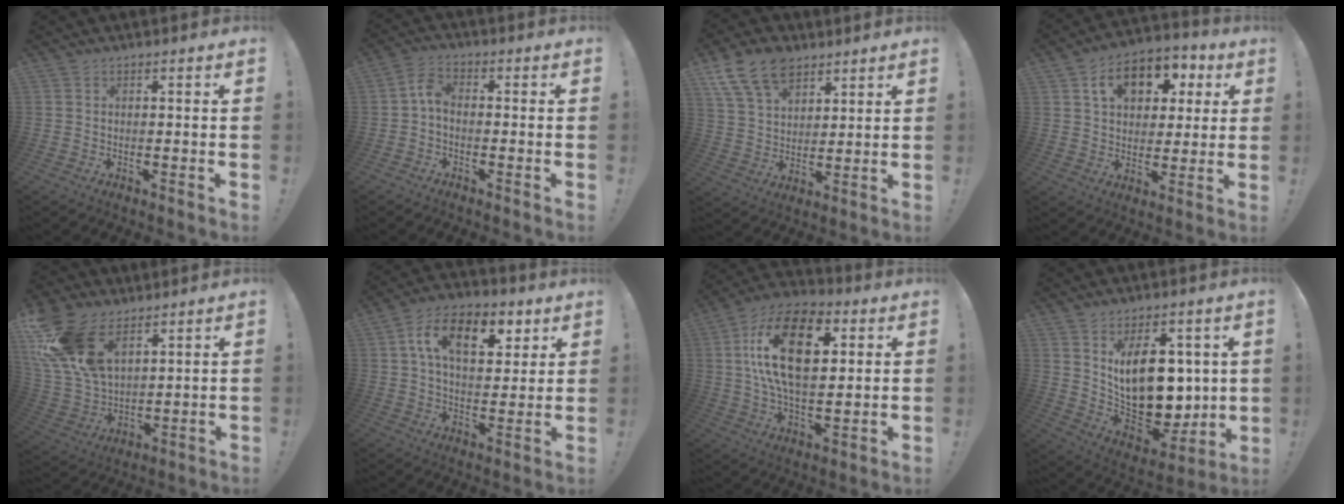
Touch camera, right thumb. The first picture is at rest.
{"total": 4.7, "force": [-0.8, 2.7, 3.8], "torque": [-0.075, 0.012, -0.014]}
{"total": 14.3, "force": [9.0, 8.9, 6.7], "torque": [-0.121, -0.044, 0.172]}
{"total": 13.4, "force": [5.1, 9.5, 7.9], "torque": [-0.124, -0.009, 0.096]}
{"total": 19.0, "force": [9.6, 11.2, 11.9], "torque": [-0.258, -0.046, 0.181]}
{"total": 15.0, "force": [5.8, 8.6, 10.9], "torque": [-0.168, -0.009, 0.099]}
{"total": 23.1, "force": [5.5, 12.8, 18.5], "torque": [-0.337, -0.009, 0.087]}
{"total": 17.4, "force": [4.9, 10.8, 12.7], "torque": [-0.217, -0.056, 0.094]}